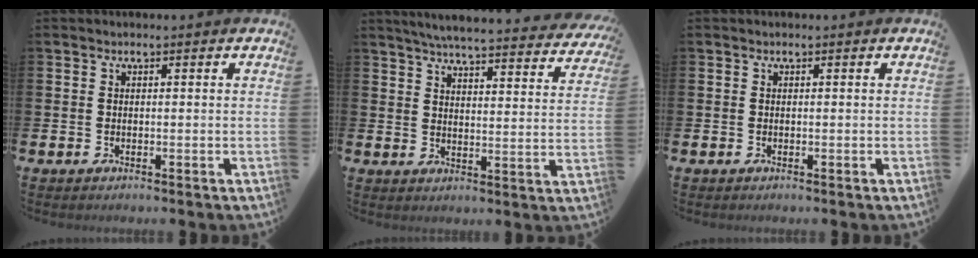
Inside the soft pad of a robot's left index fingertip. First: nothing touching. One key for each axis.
{"total": 5.3, "fx": 5.0, "fy": 0.3, "fz": 1.6, "tx": -0.047, "ty": -0.042, "tz": 0.084}
{"total": 0.0}